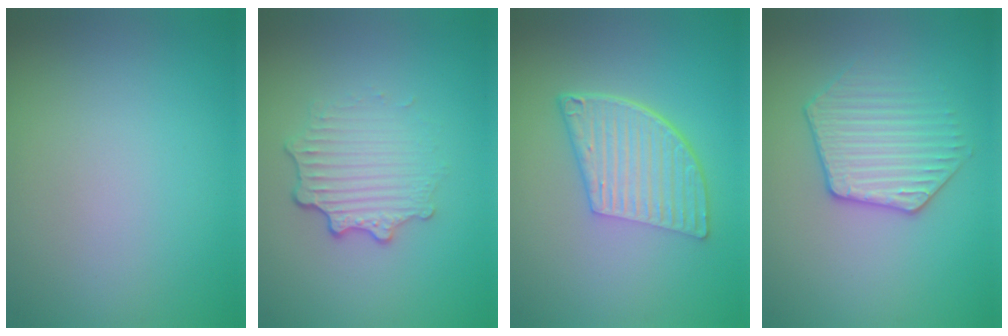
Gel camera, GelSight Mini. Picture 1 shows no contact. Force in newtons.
{"total": 3.4, "press": 2.6, "slide": 2.2}
{"total": 6.1, "press": 4.1, "slide": 4.5}
{"total": 3.5, "press": 3.4, "slide": 0.9}